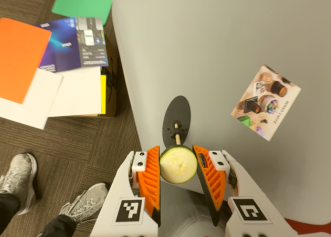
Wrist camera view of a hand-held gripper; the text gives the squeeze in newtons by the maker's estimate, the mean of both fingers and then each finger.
{"total": 9.2, "left": 9.4, "right": 8.9}